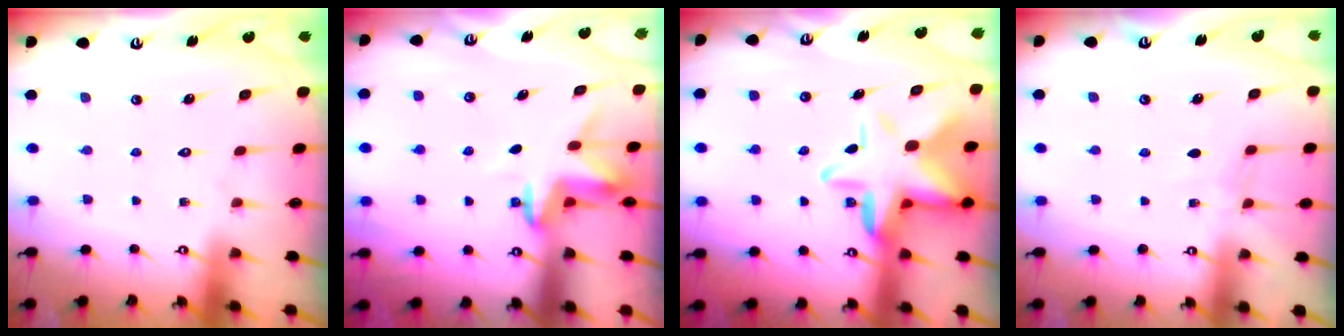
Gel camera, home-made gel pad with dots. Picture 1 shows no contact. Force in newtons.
{"total": 4.0, "press": 4.0, "slide": 0.2}
{"total": 12.4, "press": 12.2, "slide": 2.5}
{"total": 4.0, "press": 4.0, "slide": 0.5}